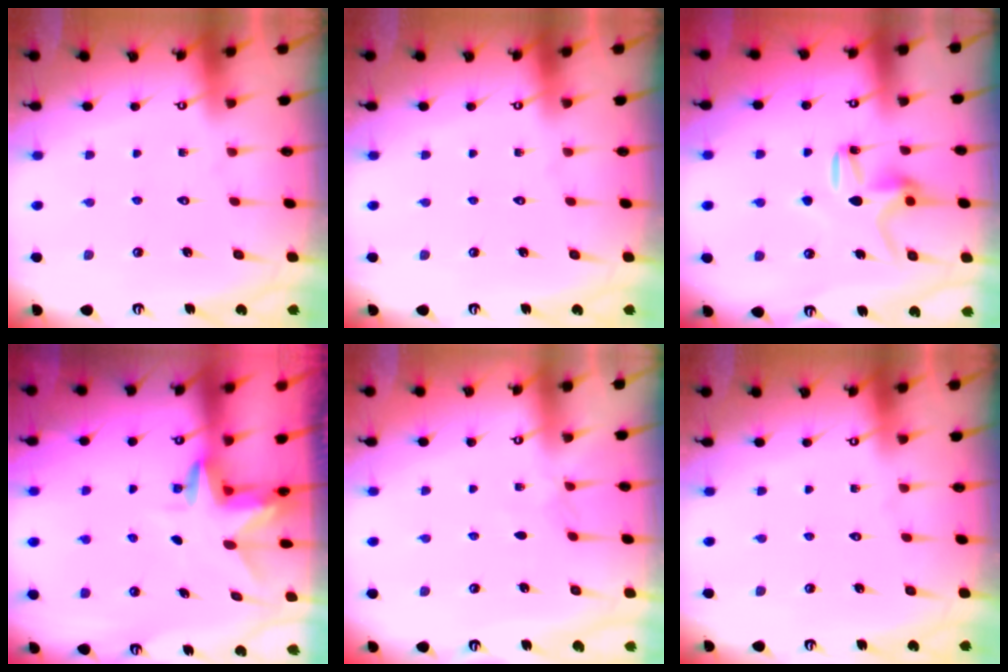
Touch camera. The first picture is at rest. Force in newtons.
{"total": 0.0}
{"total": 10.2, "press": 10.2, "slide": 0.4}
{"total": 3.0, "press": 3.0, "slide": 0.2}
{"total": 2.8, "press": 2.8, "slide": 0.4}
{"total": 0.0}